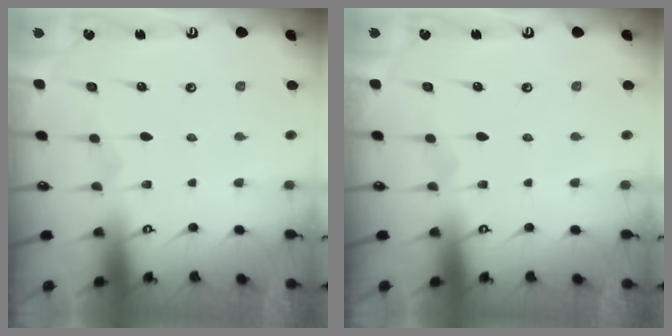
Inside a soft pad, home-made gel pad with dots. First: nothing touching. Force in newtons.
{"total": 0.0}